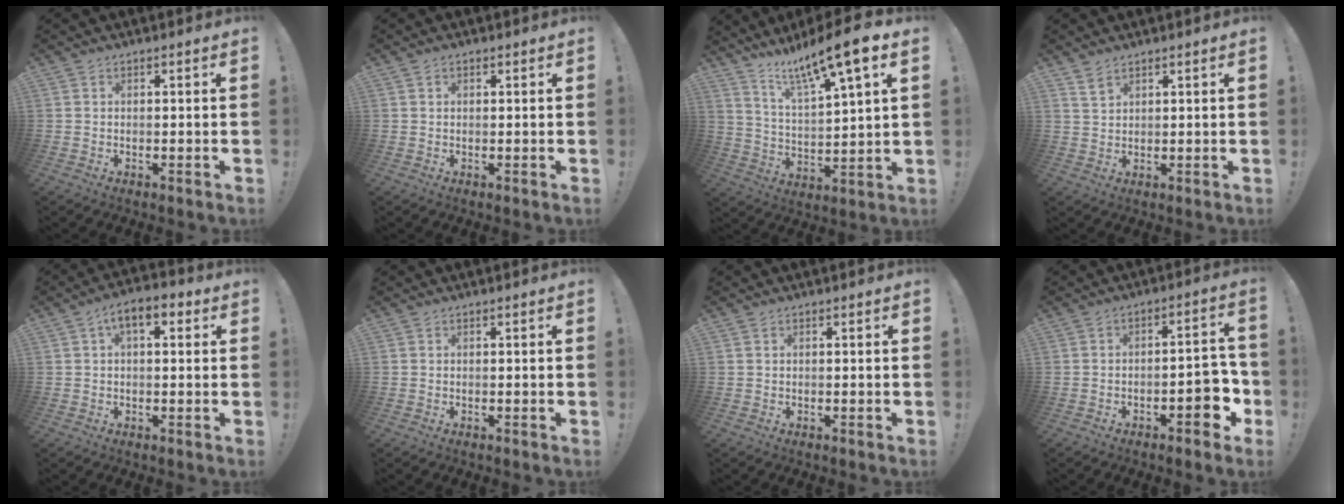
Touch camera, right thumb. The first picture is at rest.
{"total": 0.7, "force": [0.5, 0.4, 0.3], "torque": [-0.001, -0.001, 0.008]}
{"total": 14.1, "force": [10.4, 1.4, 9.4], "torque": [-0.166, -0.075, 0.164]}
{"total": 3.0, "force": [2.4, 1.2, 1.3], "torque": [-0.014, -0.018, 0.044]}
{"total": 7.0, "force": [2.4, 3.5, 5.6], "torque": [-0.074, 0.000, 0.038]}
{"total": 0.0}
{"total": 0.0}
{"total": 10.7, "force": [-4.8, 4.6, 8.4], "torque": [-0.083, 0.026, -0.079]}